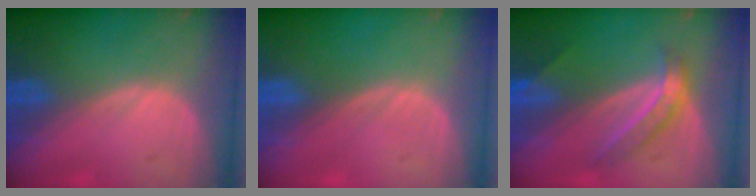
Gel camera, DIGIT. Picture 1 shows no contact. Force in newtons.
{"total": 0.0}
{"total": 5.0, "press": 4.6, "slide": 2.0}